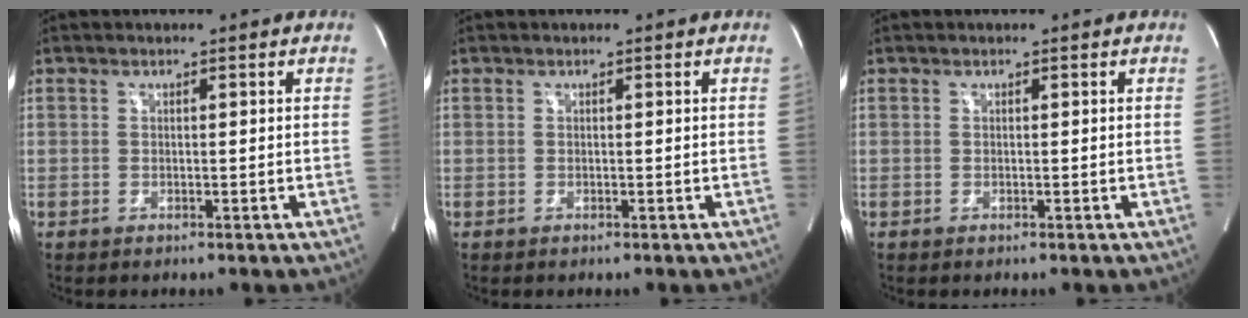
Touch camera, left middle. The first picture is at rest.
{"total": 0.0}
{"total": 0.0}